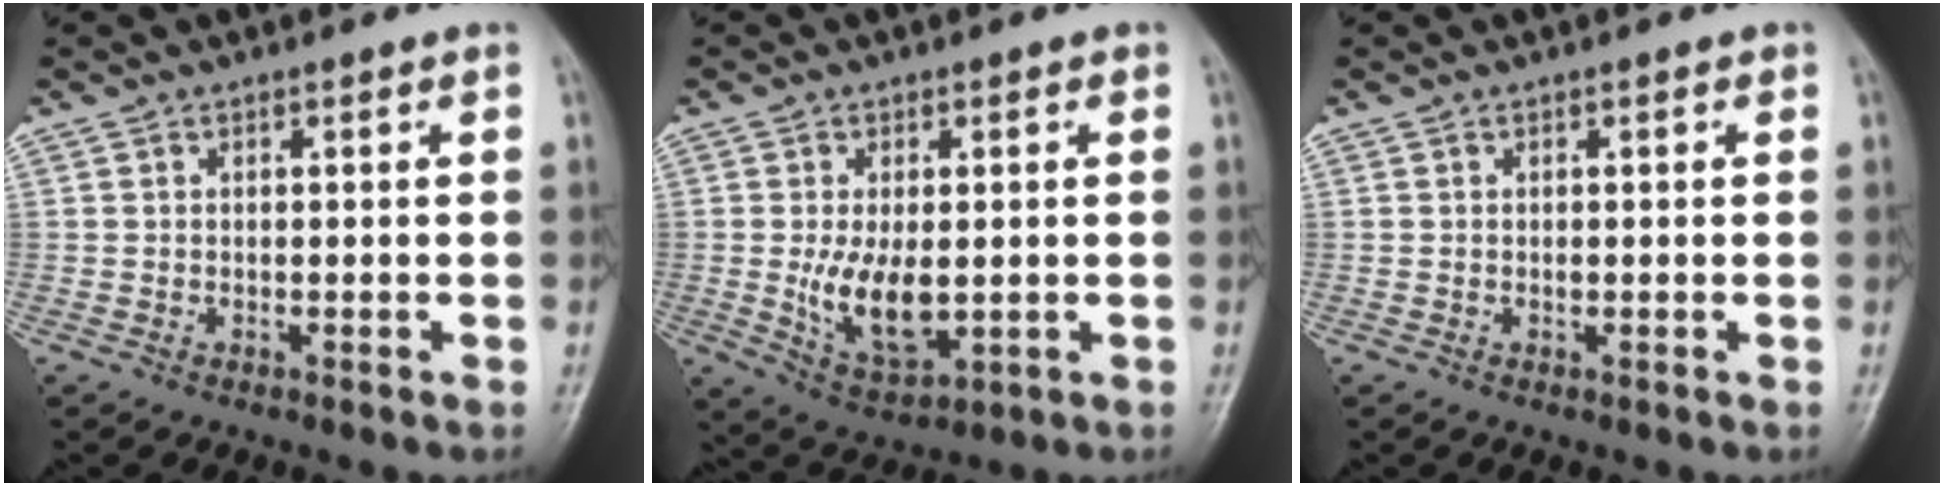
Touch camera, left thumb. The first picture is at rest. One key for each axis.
{"total": 9.3, "fx": -0.6, "fy": 5.0, "fz": 7.8, "tx": -0.127, "ty": -0.019, "tz": 0.000}
{"total": 0.7, "fx": 0.1, "fy": 0.4, "fz": 0.5, "tx": -0.007, "ty": 0.001, "tz": 0.001}